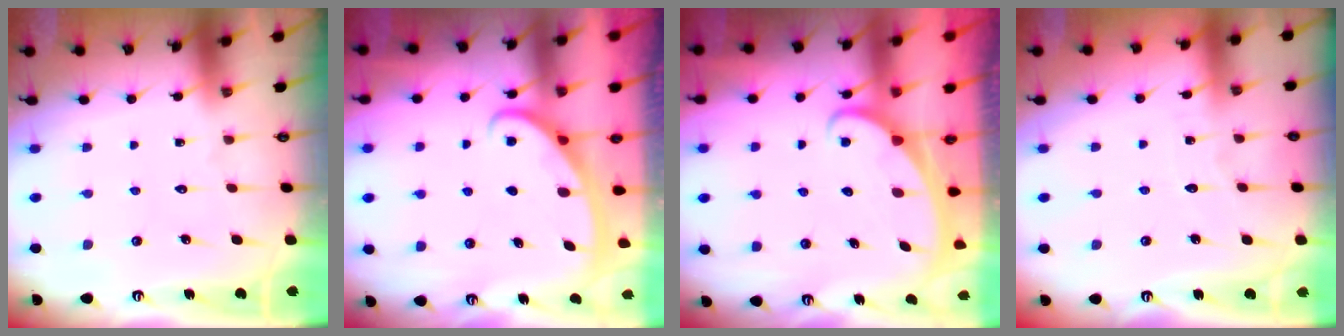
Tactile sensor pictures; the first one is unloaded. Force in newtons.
{"total": 3.0, "press": 2.9, "slide": 0.4}
{"total": 2.0, "press": 2.0, "slide": 0.1}
{"total": 2.8, "press": 2.8, "slide": 0.1}